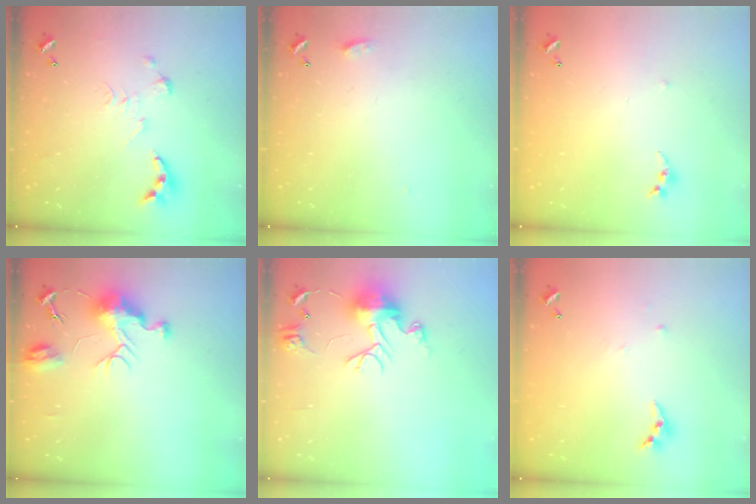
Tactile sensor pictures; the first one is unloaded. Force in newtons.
{"total": 4.3, "press": 4.3, "slide": 0.5}
{"total": 5.0, "press": 5.0, "slide": 0.6}
{"total": 9.1, "press": 9.1, "slide": 0.7}
{"total": 10.8, "press": 10.8, "slide": 1.2}
{"total": 4.6, "press": 4.5, "slide": 0.5}